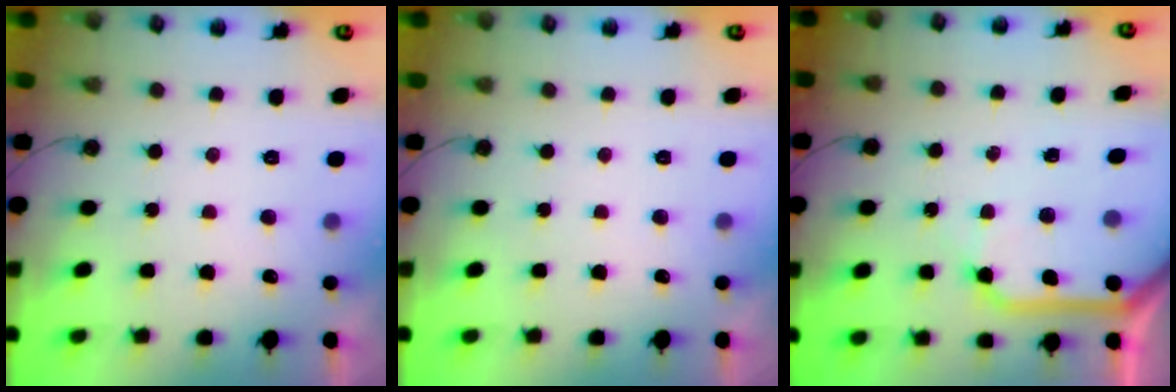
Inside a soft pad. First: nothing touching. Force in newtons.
{"total": 0.0}
{"total": 11.3, "press": 11.3, "slide": 1.1}